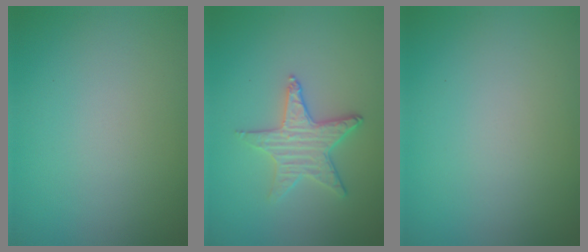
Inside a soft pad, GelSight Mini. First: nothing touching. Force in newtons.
{"total": 2.8, "press": 2.7, "slide": 0.7}
{"total": 0.0}